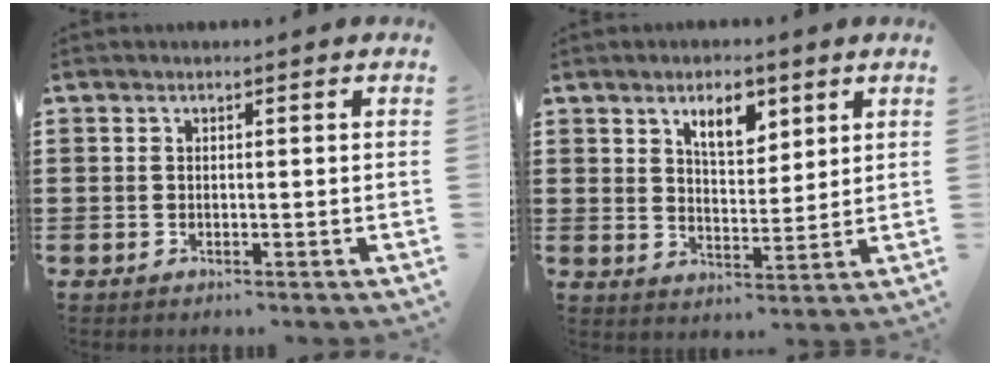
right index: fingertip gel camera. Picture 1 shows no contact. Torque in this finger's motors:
{"motor_torque": [0.44, 0.35, 0.48, 0.05]}